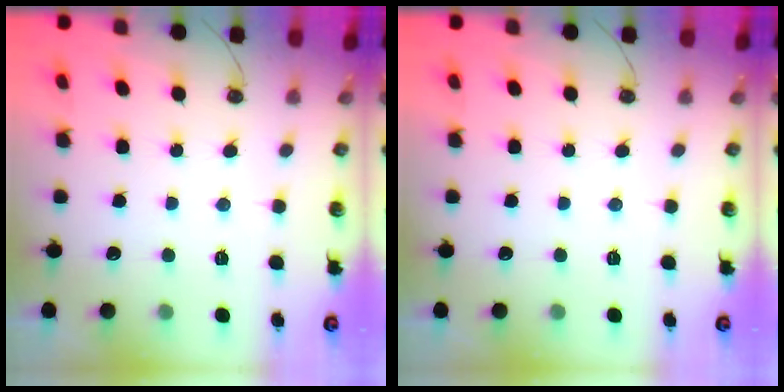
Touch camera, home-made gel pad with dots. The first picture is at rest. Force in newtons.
{"total": 0.0}